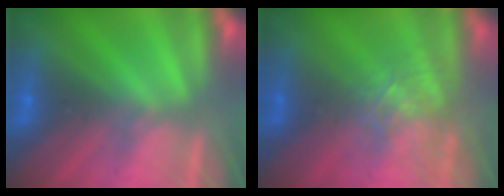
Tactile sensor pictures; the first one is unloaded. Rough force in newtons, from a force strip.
{"total": 2.6}